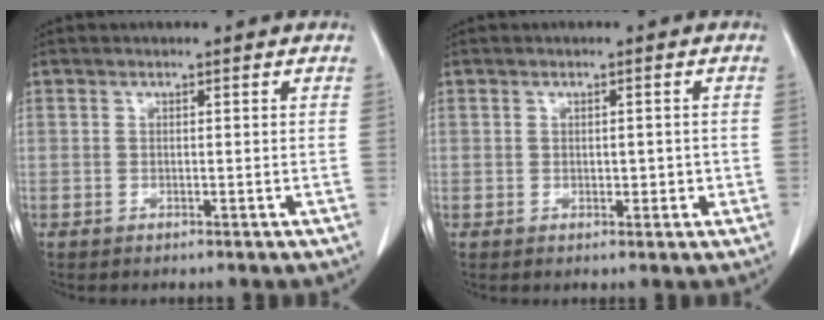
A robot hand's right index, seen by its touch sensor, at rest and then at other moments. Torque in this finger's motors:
{"motor_torque": [-0.04, 0.00, 0.00, 0.00]}